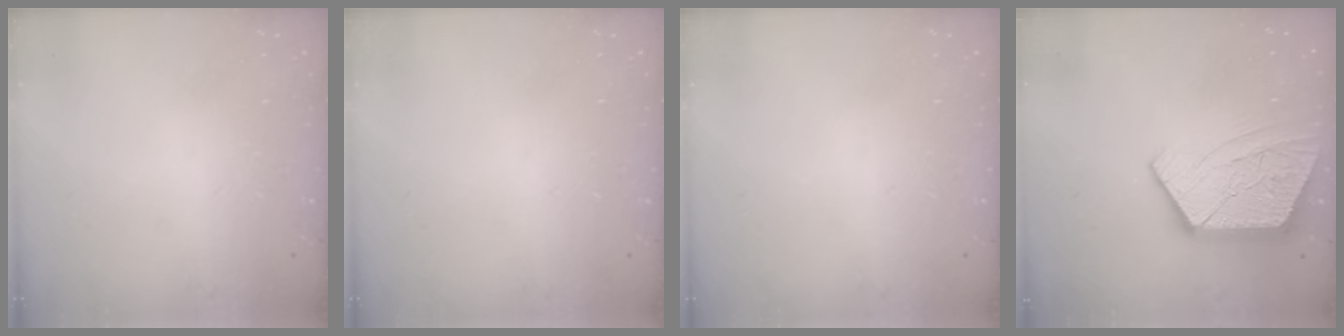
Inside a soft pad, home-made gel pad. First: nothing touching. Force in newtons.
{"total": 0.0}
{"total": 0.0}
{"total": 12.5, "press": 12.5, "slide": 0.7}